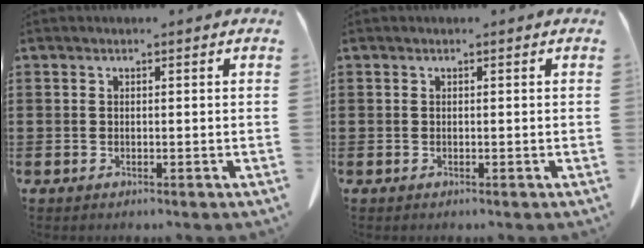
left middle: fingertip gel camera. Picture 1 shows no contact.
{"total": 0.0}